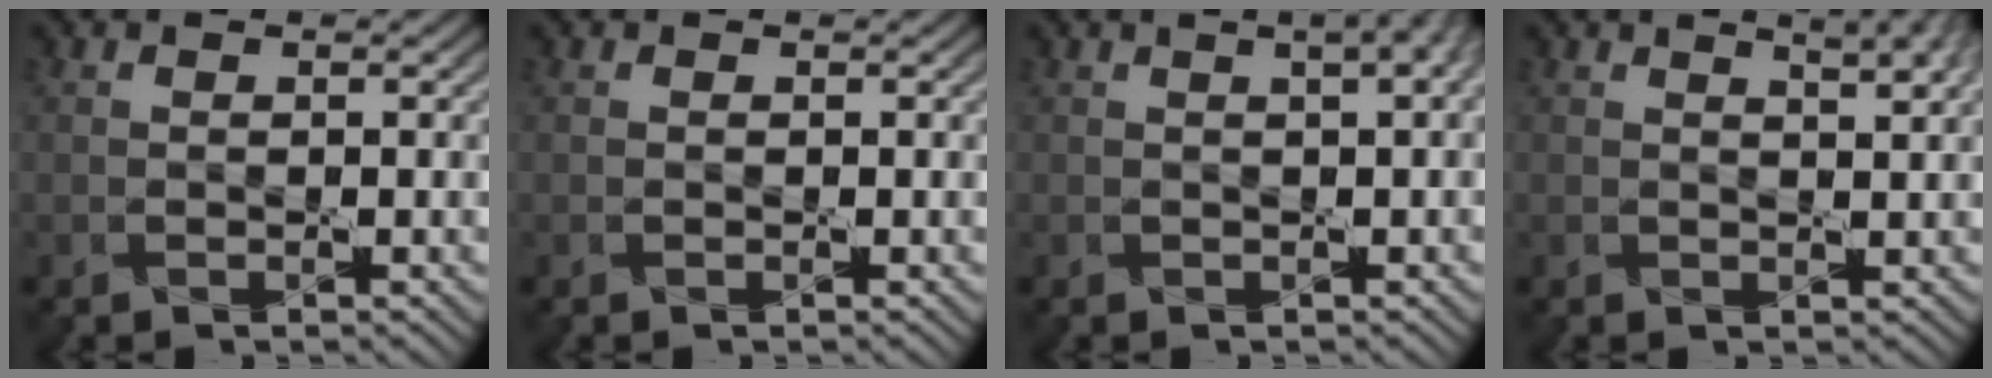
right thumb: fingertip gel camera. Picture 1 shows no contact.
{"total": 0.0}
{"total": 5.9, "force": [2.7, 2.4, 4.8], "torque": [-0.043, 0.024, 0.021]}
{"total": 5.2, "force": [3.2, 1.7, 3.8], "torque": [-0.043, 0.018, 0.020]}